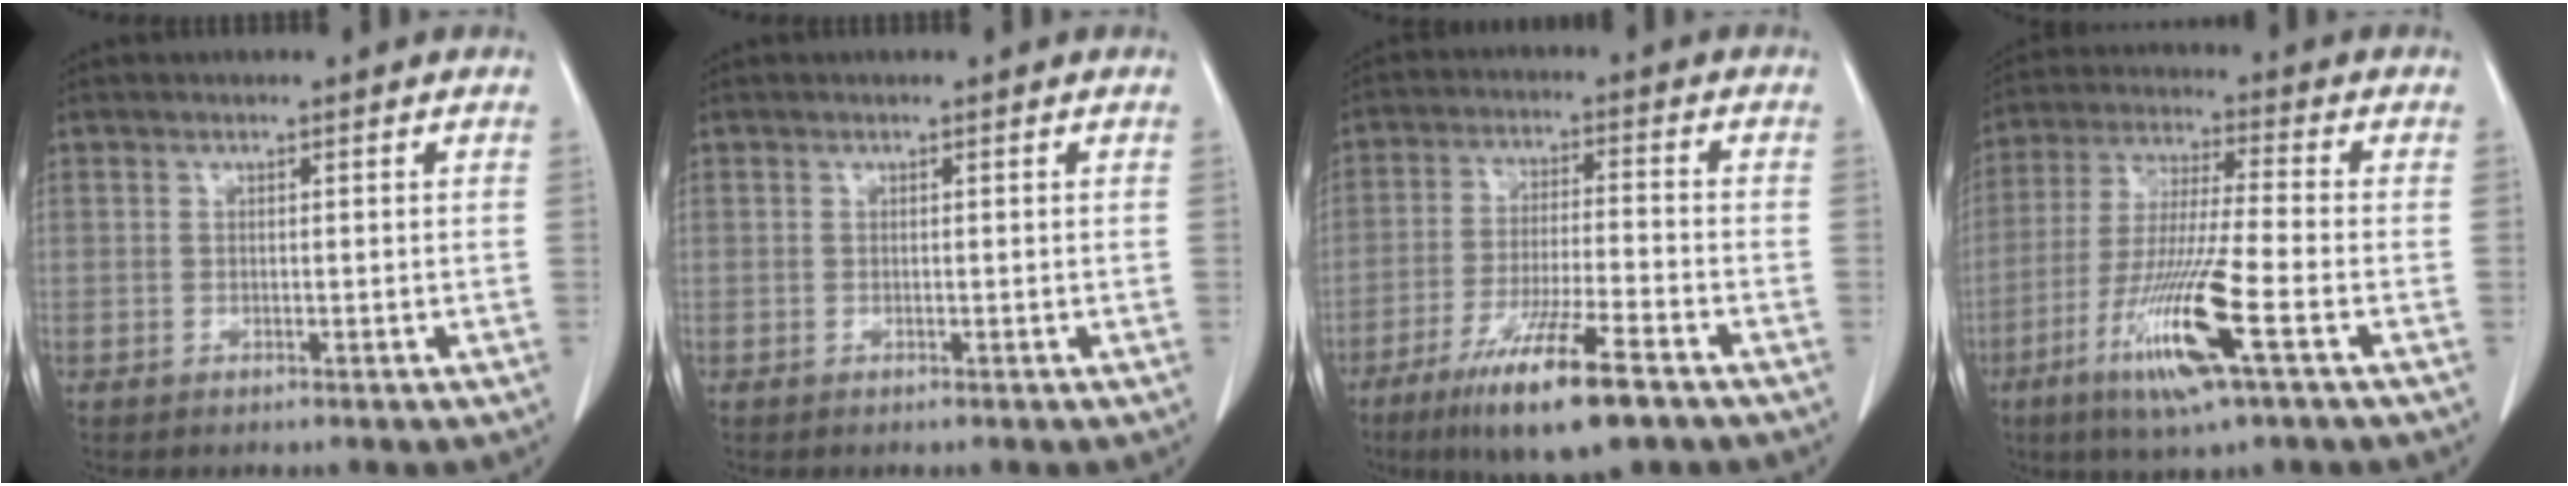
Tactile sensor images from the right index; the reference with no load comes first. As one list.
[{"total": 0.0}, {"total": 13.0, "force": [-8.0, 1.2, 10.1], "torque": [-0.187, -0.030, -0.135]}, {"total": 14.0, "force": [-5.9, 0.1, 12.7], "torque": [-0.258, -0.027, -0.112]}]